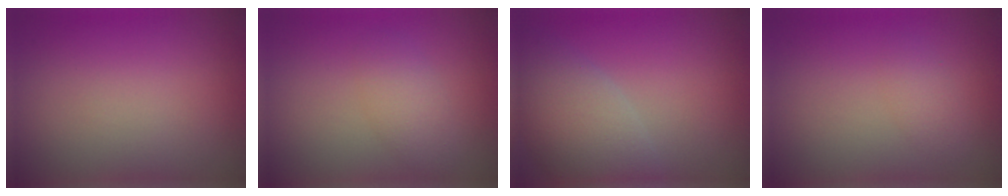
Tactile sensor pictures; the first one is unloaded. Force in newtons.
{"total": 2.2, "press": 2.2, "slide": 0.1}
{"total": 6.1, "press": 6.1, "slide": 0.6}
{"total": 1.3, "press": 1.3, "slide": 0.1}